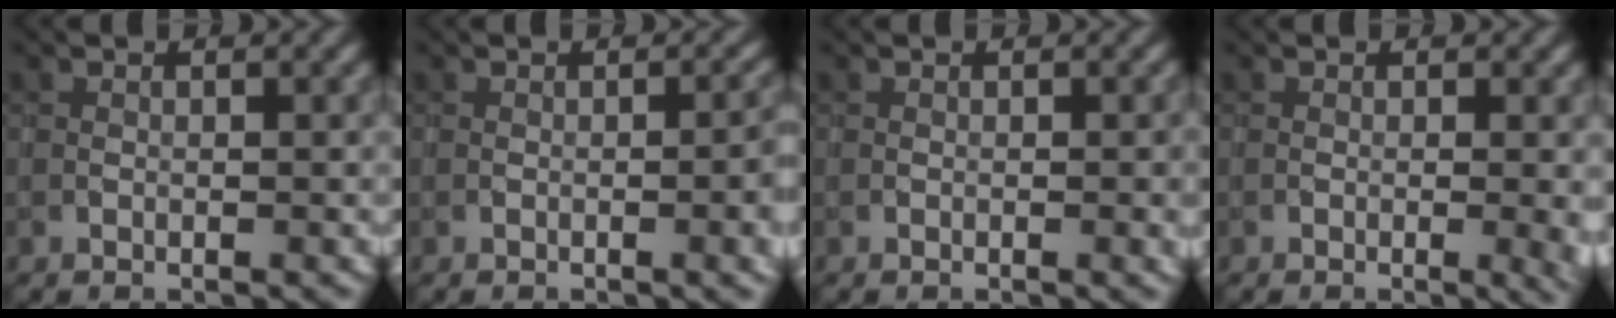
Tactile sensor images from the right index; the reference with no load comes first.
{"total": 4.0, "force": [-1.3, 1.3, 3.6], "torque": [-0.044, -0.002, -0.010]}
{"total": 1.2, "force": [-0.3, 0.4, 1.1], "torque": [-0.018, -0.004, -0.001]}
{"total": 2.8, "force": [-0.6, 0.9, 2.5], "torque": [-0.037, -0.010, -0.001]}